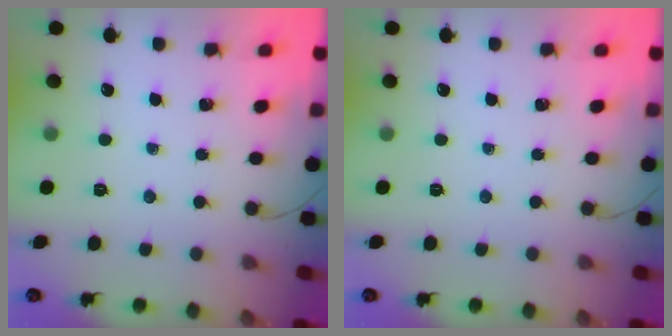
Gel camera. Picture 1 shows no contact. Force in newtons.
{"total": 0.0}